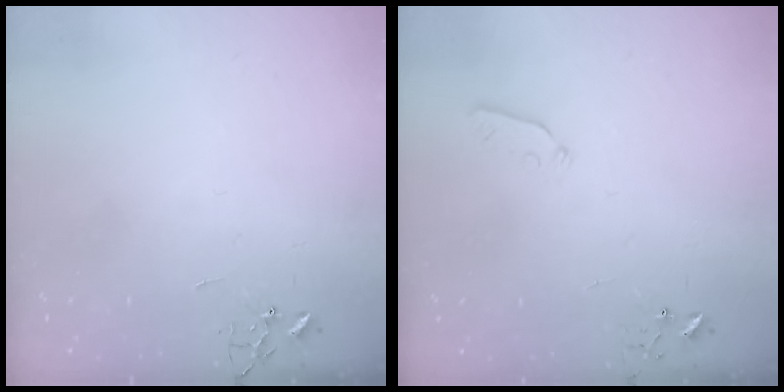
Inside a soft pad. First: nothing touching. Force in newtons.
{"total": 3.9, "press": 3.8, "slide": 0.8}